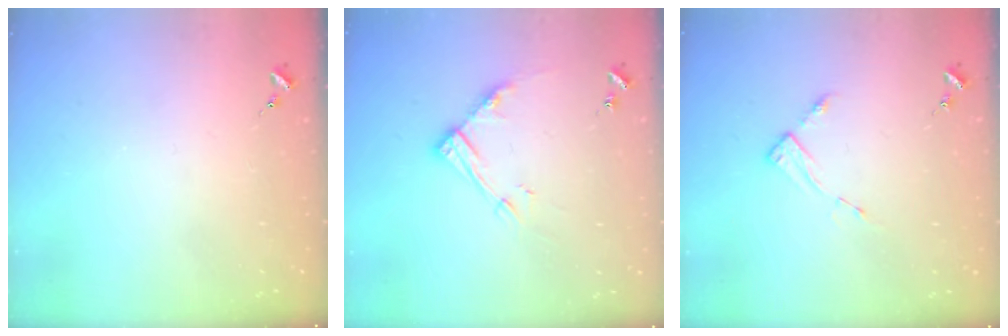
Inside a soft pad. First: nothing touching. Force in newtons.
{"total": 12.0, "press": 11.9, "slide": 1.1}
{"total": 4.7, "press": 4.7, "slide": 0.6}